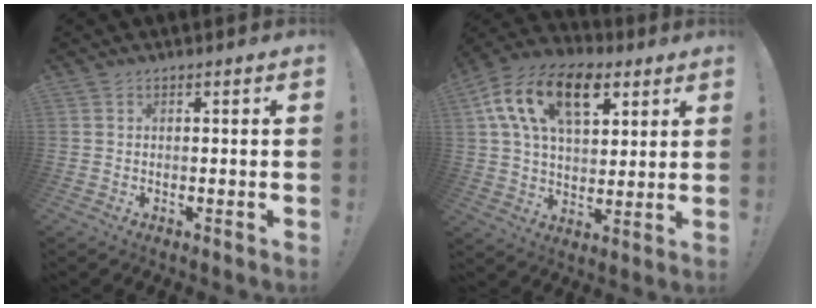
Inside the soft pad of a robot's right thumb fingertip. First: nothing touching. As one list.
[{"total": 18.9, "force": [8.6, 11.1, 12.7], "torque": [-0.210, -0.022, 0.154]}]